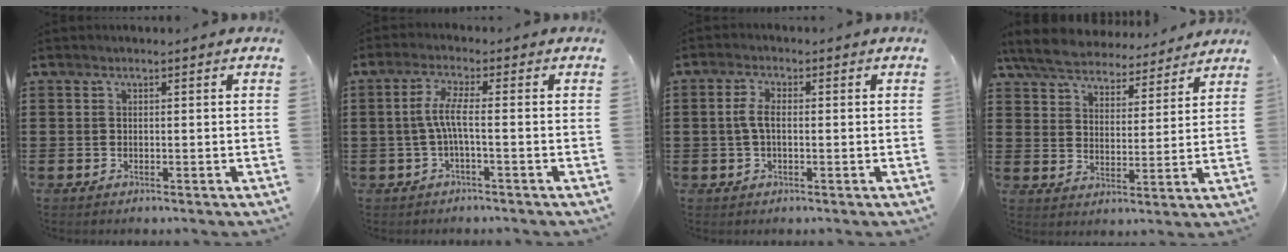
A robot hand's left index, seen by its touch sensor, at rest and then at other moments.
{"total": 4.7, "force": [-0.8, 0.6, 4.6], "torque": [-0.102, -0.003, -0.024]}
{"total": 3.6, "force": [-0.2, 1.6, 3.2], "torque": [-0.077, 0.000, -0.009]}
{"total": 6.3, "force": [6.0, 1.1, 1.3], "torque": [-0.057, -0.036, 0.105]}